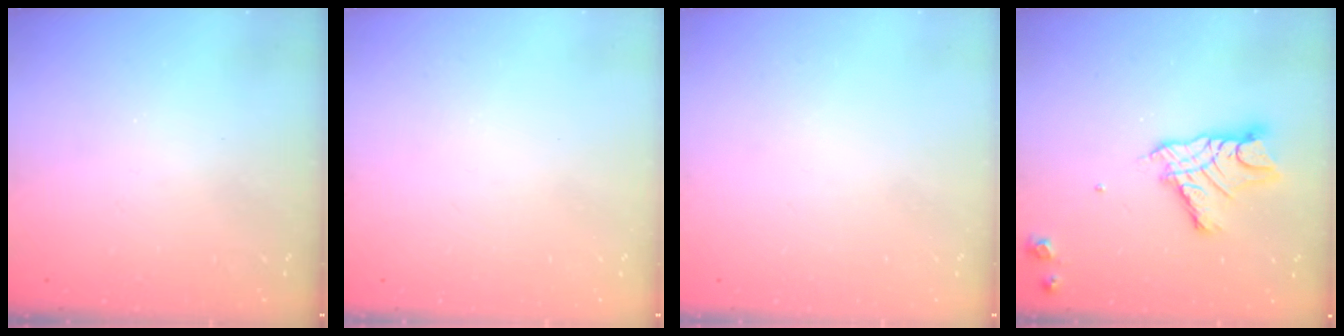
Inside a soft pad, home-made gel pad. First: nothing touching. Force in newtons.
{"total": 0.0}
{"total": 0.0}
{"total": 12.0, "press": 11.9, "slide": 1.0}